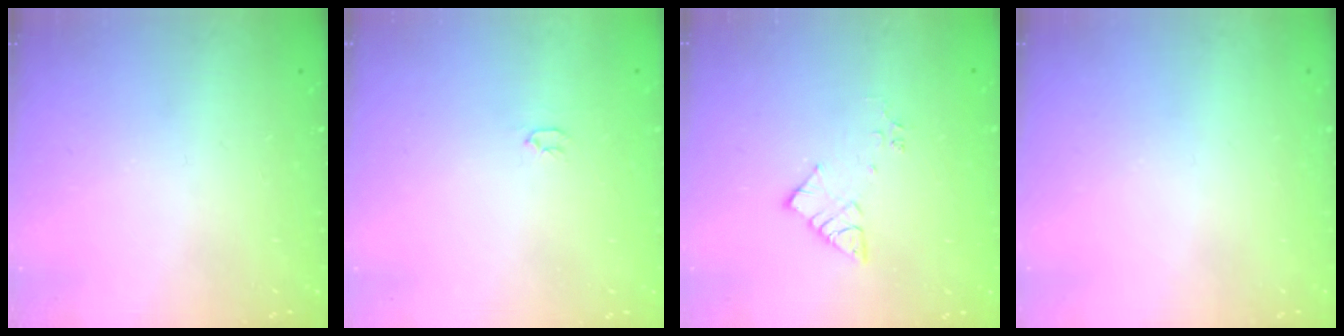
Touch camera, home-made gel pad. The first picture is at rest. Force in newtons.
{"total": 2.0, "press": 2.0, "slide": 0.3}
{"total": 7.2, "press": 7.2, "slide": 0.5}
{"total": 0.0}